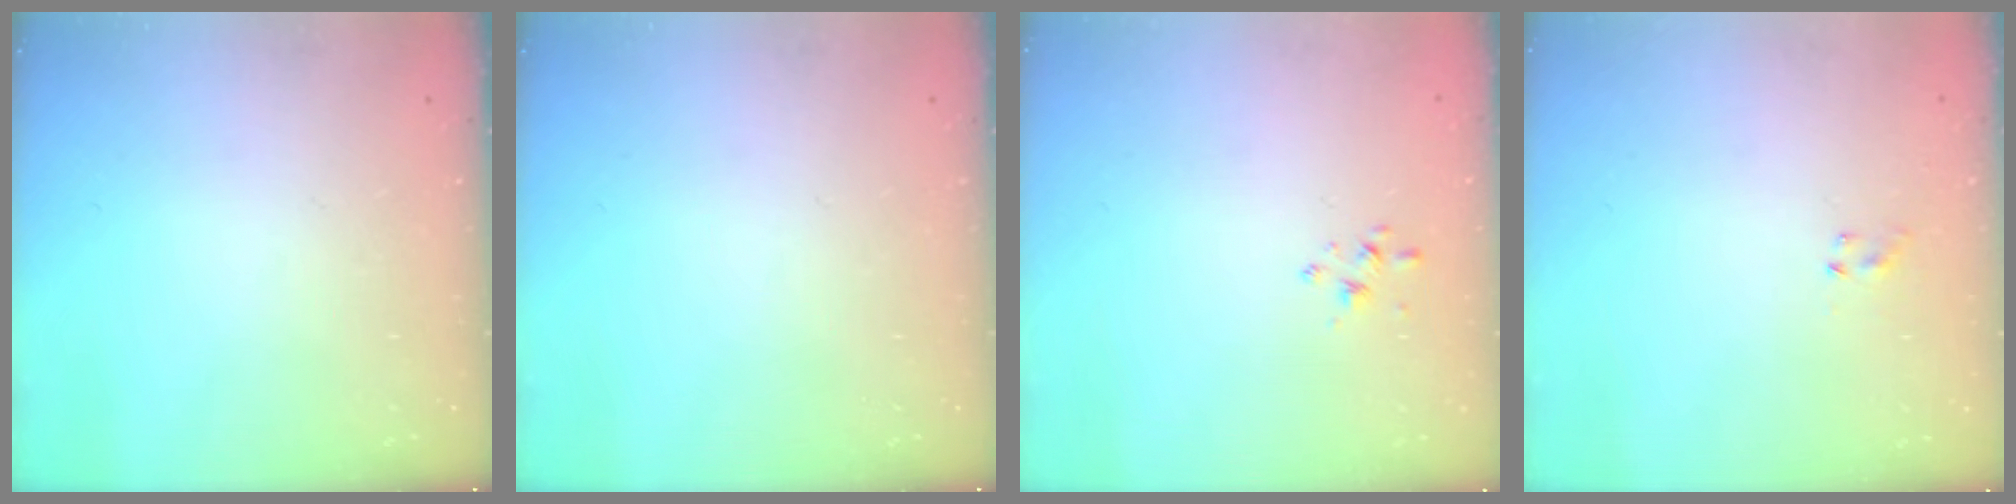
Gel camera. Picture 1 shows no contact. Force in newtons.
{"total": 0.0}
{"total": 2.0, "press": 1.9, "slide": 0.7}
{"total": 3.2, "press": 2.8, "slide": 1.4}